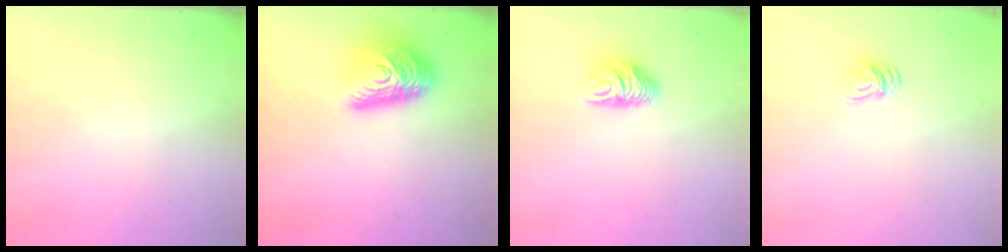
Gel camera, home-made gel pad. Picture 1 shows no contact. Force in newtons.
{"total": 17.2, "press": 17.2, "slide": 0.7}
{"total": 7.4, "press": 7.4, "slide": 0.7}
{"total": 5.4, "press": 5.4, "slide": 0.4}